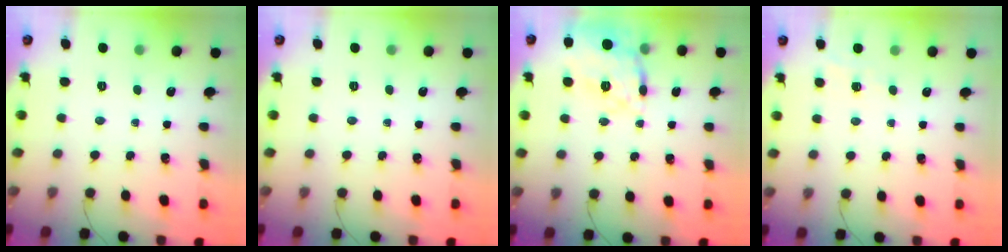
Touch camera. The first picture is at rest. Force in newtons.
{"total": 0.0}
{"total": 21.4, "press": 21.3, "slide": 1.0}
{"total": 4.3, "press": 4.2, "slide": 0.9}